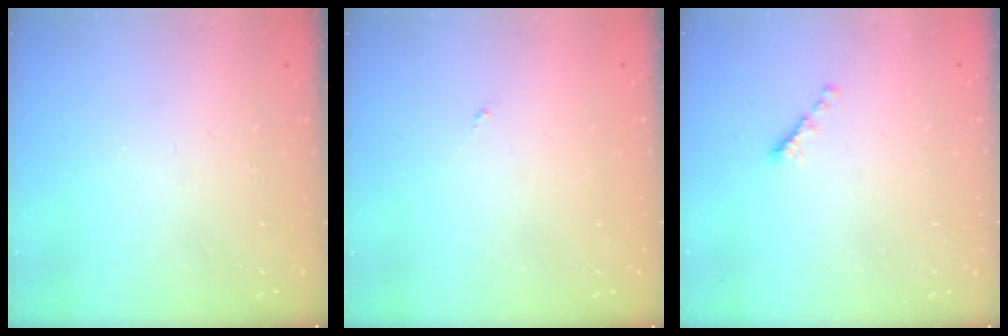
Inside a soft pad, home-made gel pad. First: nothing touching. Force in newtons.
{"total": 0.0}
{"total": 0.0}